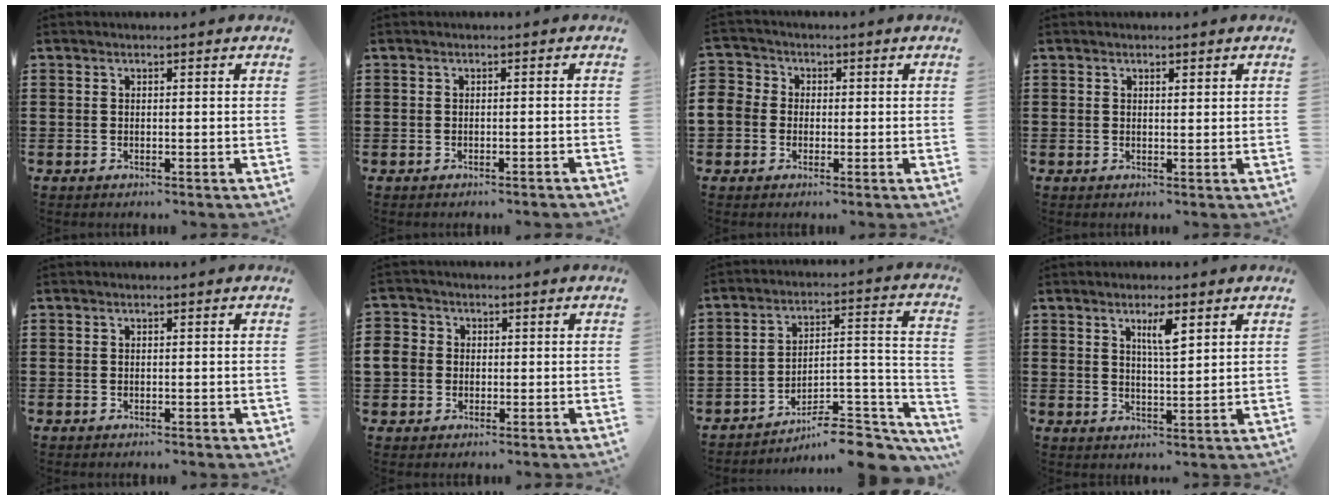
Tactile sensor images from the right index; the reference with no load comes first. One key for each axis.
{"total": 0.7, "fx": -0.7, "fy": 0.1, "fz": 0.0, "tx": -0.002, "ty": -0.001, "tz": -0.014}
{"total": 3.8, "fx": -0.7, "fy": 3.7, "fz": 0.7, "tx": -0.043, "ty": 0.005, "tz": -0.022}
{"total": 0.7, "fx": 0.6, "fy": 0.3, "fz": 0.4, "tx": -0.008, "ty": 0.002, "tz": 0.011}
{"total": 0.0}
{"total": 3.9, "fx": -0.1, "fy": 3.6, "fz": 1.4, "tx": -0.060, "ty": 0.004, "tz": -0.011}
{"total": 8.9, "fx": -7.5, "fy": 2.3, "fz": 4.1, "tx": -0.052, "ty": 0.022, "tz": -0.140}
{"total": 4.0, "fx": 2.1, "fy": 0.8, "fz": 3.3, "tx": -0.056, "ty": -0.001, "tz": 0.031}